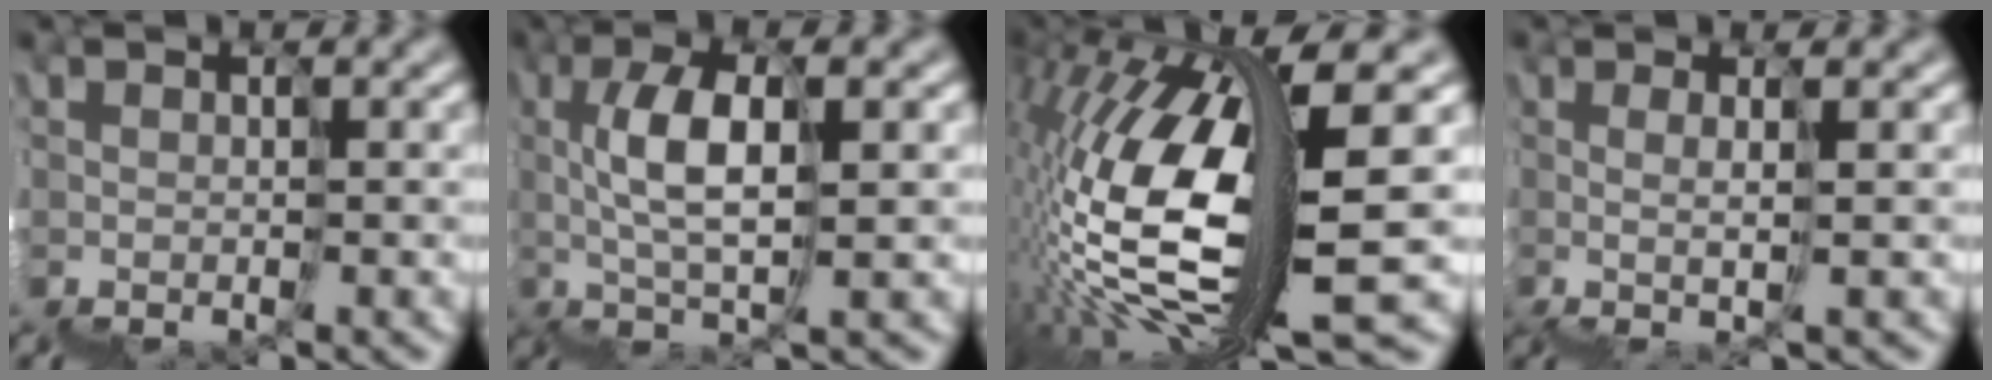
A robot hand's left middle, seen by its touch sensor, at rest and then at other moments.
{"total": 2.5, "force": [1.1, -0.1, 2.2], "torque": [-0.043, 0.029, 0.009]}
{"total": 10.8, "force": [-1.3, 2.5, 10.4], "torque": [-0.227, -0.002, -0.014]}
{"total": 1.4, "force": [1.1, -0.6, 0.6], "torque": [0.024, 0.025, 0.012]}